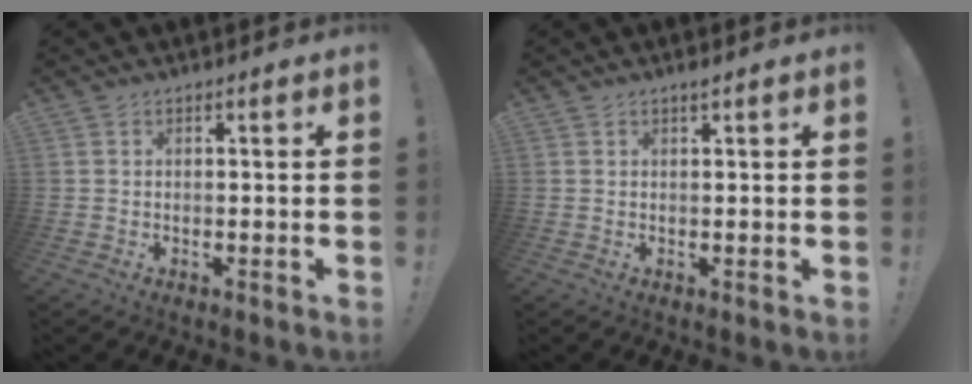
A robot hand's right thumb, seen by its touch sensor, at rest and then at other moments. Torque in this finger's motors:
{"motor_torque": [0.08, -0.04, 0.05, 0.06, 0.02]}